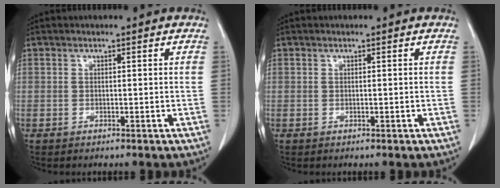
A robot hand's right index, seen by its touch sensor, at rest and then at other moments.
{"total": 0.0}